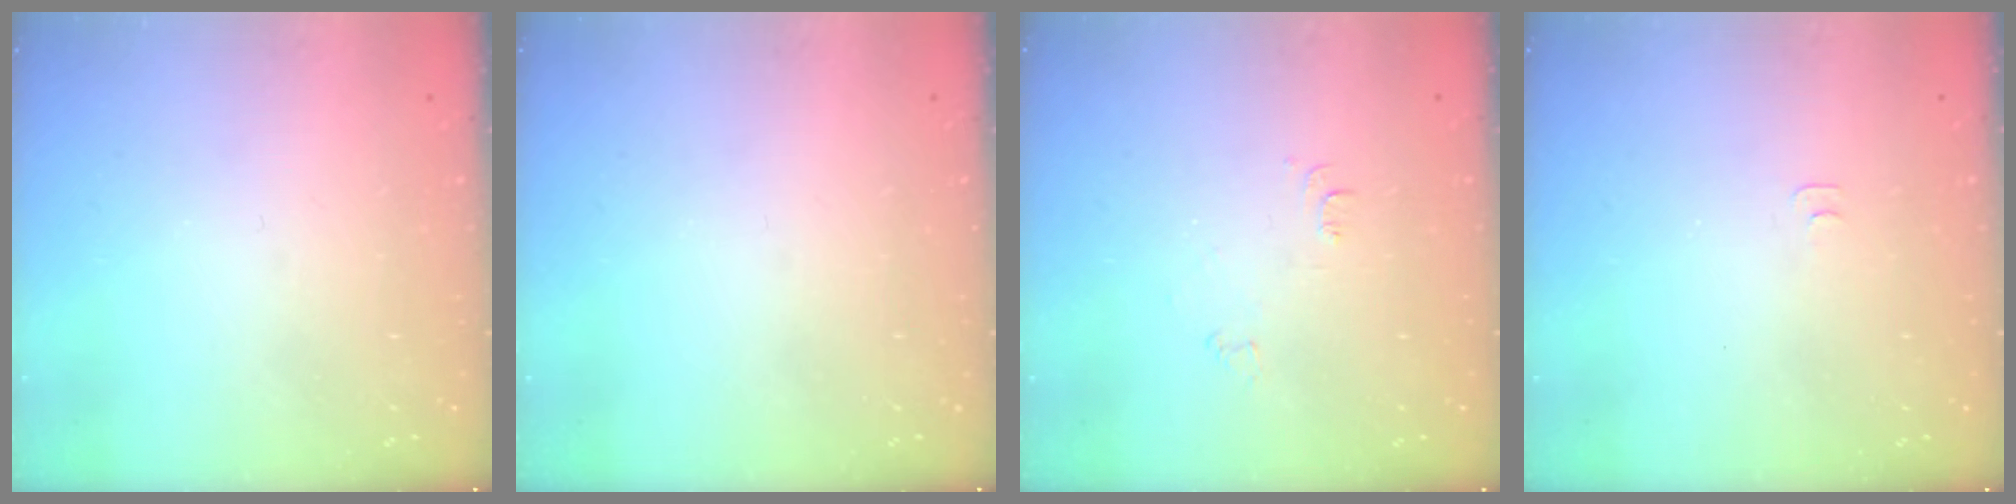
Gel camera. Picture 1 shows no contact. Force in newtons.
{"total": 0.0}
{"total": 3.4, "press": 3.4, "slide": 0.4}
{"total": 3.0, "press": 3.0, "slide": 0.3}